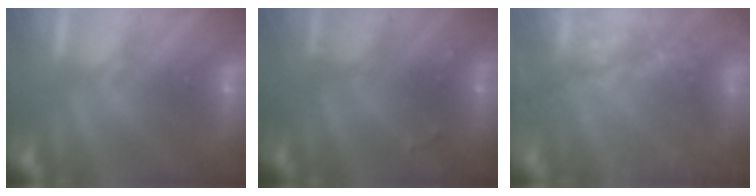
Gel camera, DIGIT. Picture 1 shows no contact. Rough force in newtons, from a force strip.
{"total": 2.8}
{"total": 8.9}